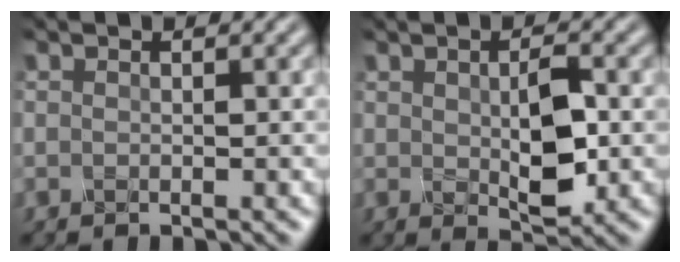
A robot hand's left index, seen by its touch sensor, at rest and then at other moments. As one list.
[{"total": 3.5, "force": [-0.1, 1.5, 3.2], "torque": [-0.065, -0.004, 0.009]}]